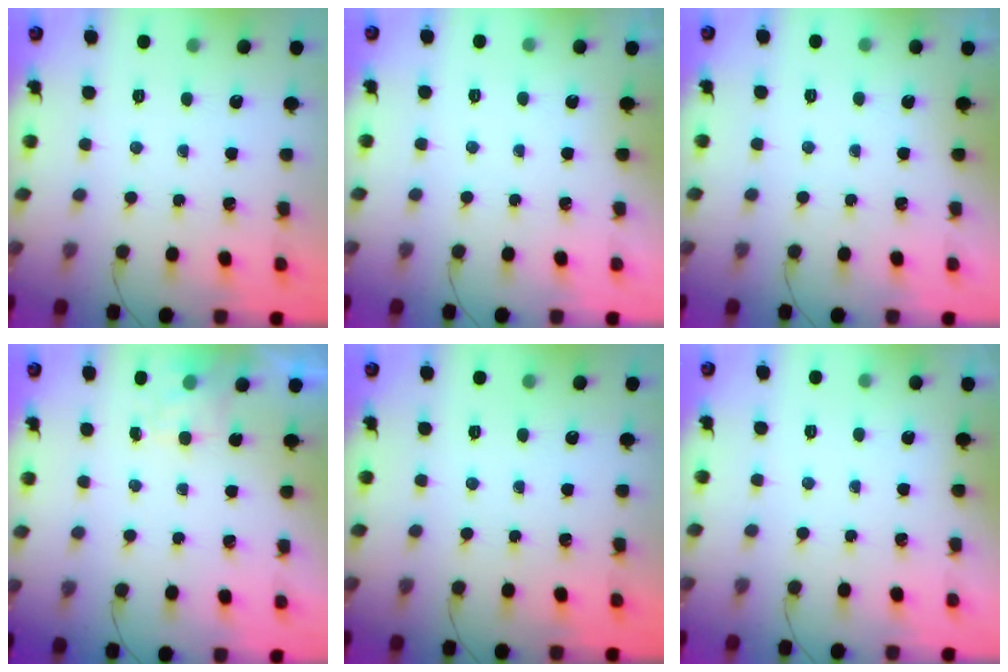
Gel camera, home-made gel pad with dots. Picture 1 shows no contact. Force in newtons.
{"total": 1.9, "press": 1.9, "slide": 0.3}
{"total": 1.8, "press": 1.8, "slide": 0.3}
{"total": 2.2, "press": 1.8, "slide": 1.3}
{"total": 0.0}
{"total": 1.9, "press": 1.9, "slide": 0.3}